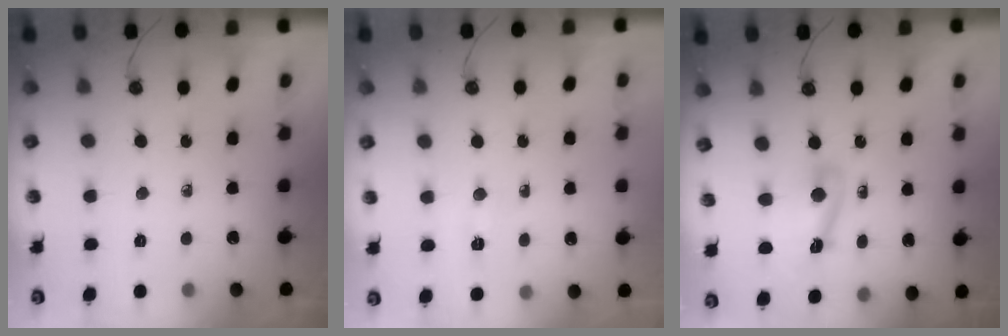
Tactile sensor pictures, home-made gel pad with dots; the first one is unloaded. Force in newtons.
{"total": 2.9, "press": 2.9, "slide": 0.3}
{"total": 11.0, "press": 8.1, "slide": 7.4}